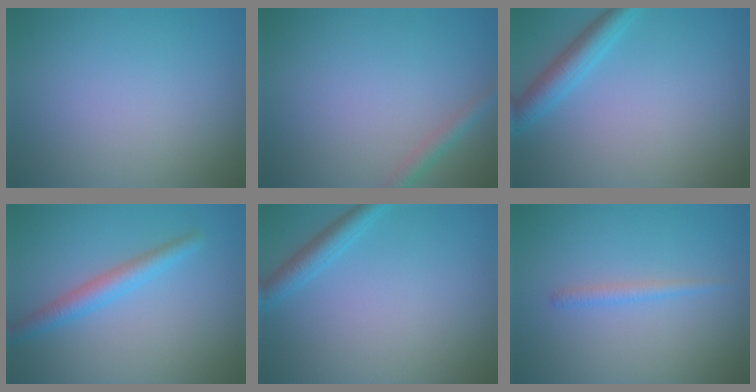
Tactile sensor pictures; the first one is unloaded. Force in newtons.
{"total": 1.5, "press": 1.5, "slide": 0.0}
{"total": 3.0, "press": 3.0, "slide": 0.2}
{"total": 2.7, "press": 2.7, "slide": 0.1}
{"total": 2.2, "press": 2.2, "slide": 0.1}
{"total": 1.1, "press": 1.1, "slide": 0.1}